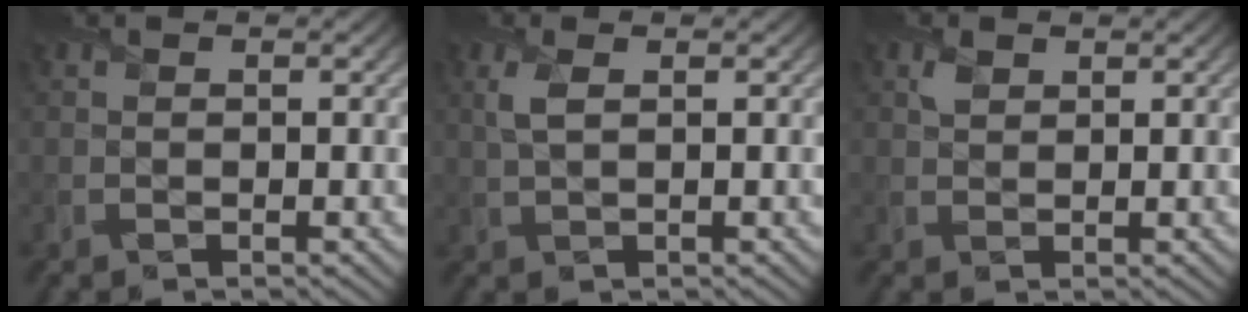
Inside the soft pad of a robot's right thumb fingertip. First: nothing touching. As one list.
[{"total": 2.2, "force": [0.8, 0.8, 1.9], "torque": [-0.055, 0.005, 0.017]}, {"total": 1.4, "force": [0.9, 0.9, 0.5], "torque": [-0.014, 0.001, 0.016]}]